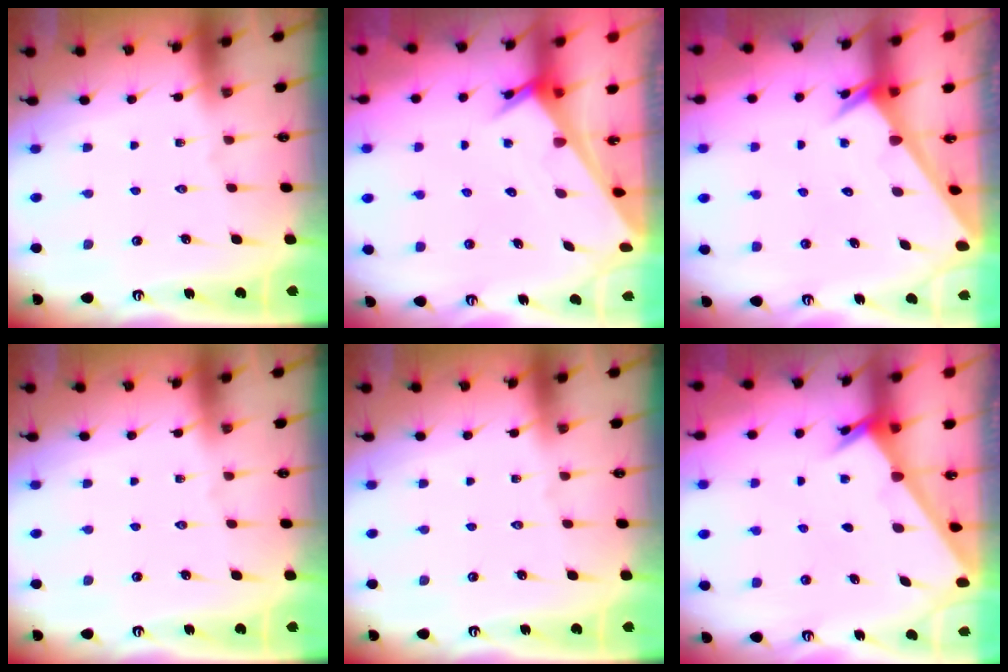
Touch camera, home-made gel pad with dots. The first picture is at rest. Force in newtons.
{"total": 3.2, "press": 3.2, "slide": 0.2}
{"total": 2.5, "press": 2.5, "slide": 0.1}
{"total": 0.0}
{"total": 0.0}
{"total": 2.1, "press": 2.1, "slide": 0.2}